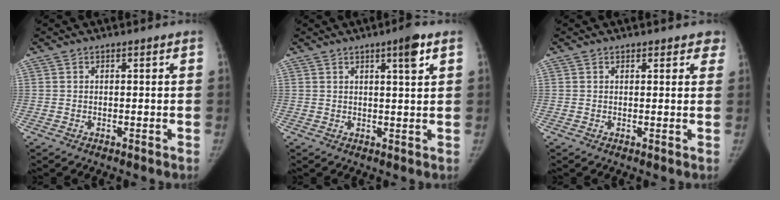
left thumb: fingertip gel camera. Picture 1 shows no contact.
{"total": 4.4, "force": [2.3, 0.4, 3.7], "torque": [-0.051, -0.010, 0.034]}
{"total": 2.8, "force": [2.2, 1.5, 0.9], "torque": [0.026, -0.004, 0.015]}